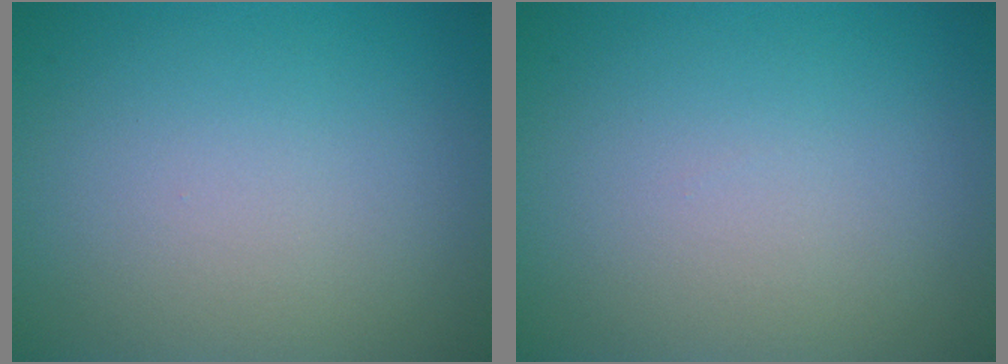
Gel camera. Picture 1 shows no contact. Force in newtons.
{"total": 0.0}